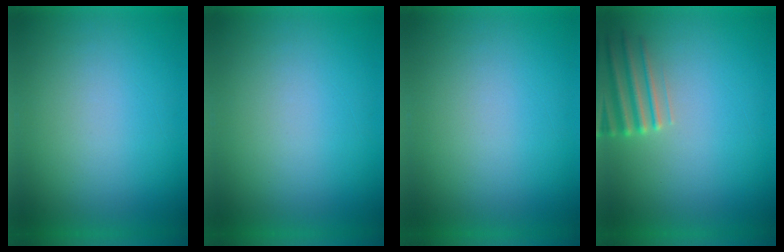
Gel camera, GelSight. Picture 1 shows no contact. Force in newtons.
{"total": 0.0}
{"total": 0.0}
{"total": 2.8}